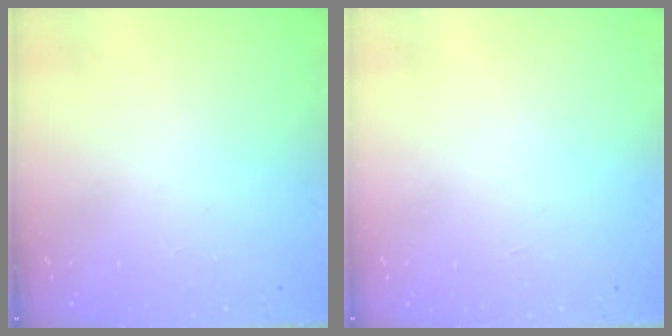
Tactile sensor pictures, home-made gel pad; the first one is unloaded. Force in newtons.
{"total": 1.5, "press": 1.5, "slide": 0.1}